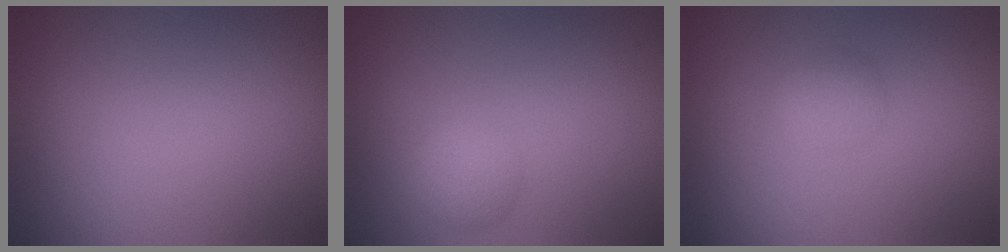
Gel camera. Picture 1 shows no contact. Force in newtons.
{"total": 1.9, "press": 1.9, "slide": 0.1}
{"total": 1.5, "press": 1.5, "slide": 0.1}